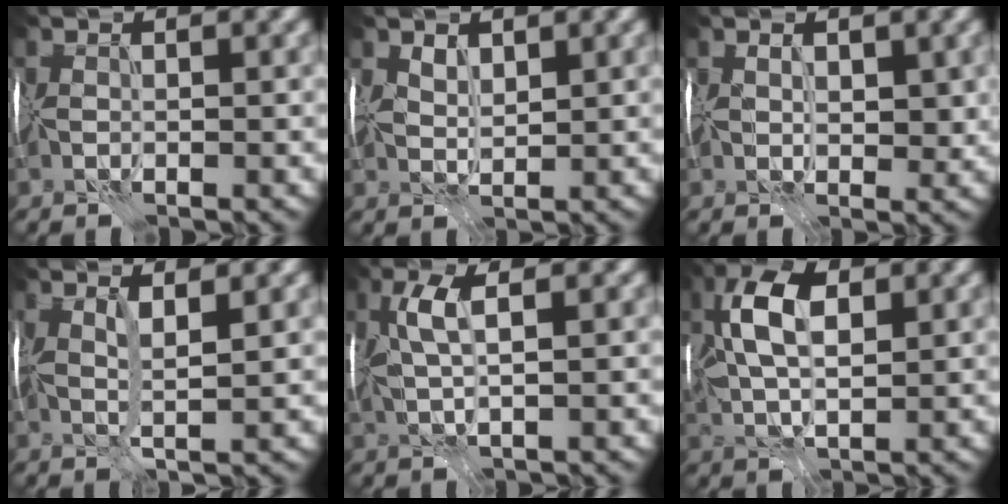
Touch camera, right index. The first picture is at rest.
{"total": 1.3, "force": [1.1, 0.6, 0.4], "torque": [-0.013, 0.005, 0.025]}
{"total": 2.3, "force": [0.8, 1.4, 1.7], "torque": [-0.030, 0.004, 0.022]}
{"total": 2.1, "force": [1.1, 0.2, 1.8], "torque": [-0.034, 0.005, 0.021]}
{"total": 3.4, "force": [1.2, 0.8, 3.1], "torque": [-0.069, 0.012, 0.025]}
{"total": 7.0, "force": [2.0, 3.6, 5.7], "torque": [-0.131, 0.023, 0.033]}